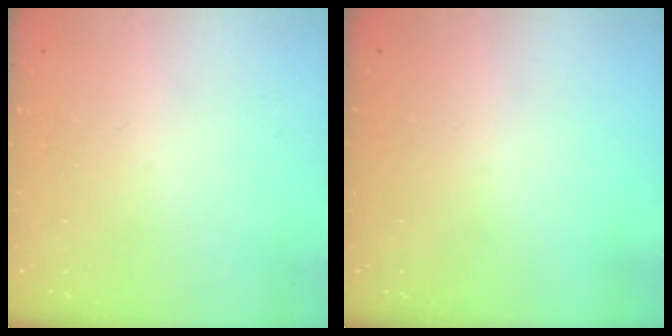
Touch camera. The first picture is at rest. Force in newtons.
{"total": 0.0}